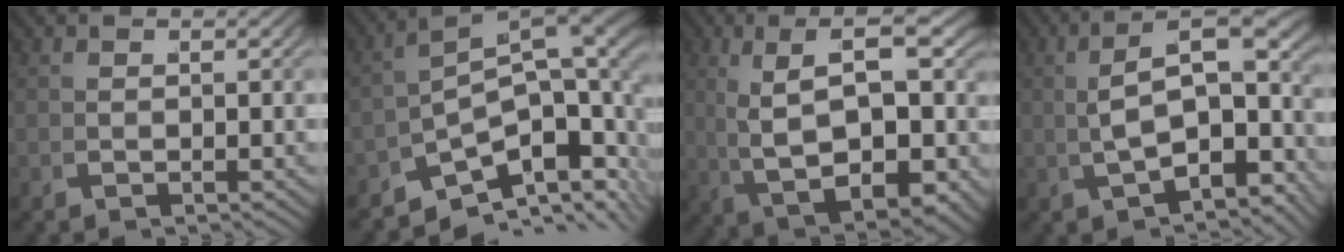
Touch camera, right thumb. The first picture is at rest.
{"total": 10.8, "force": [-2.3, 6.9, 8.1], "torque": [-0.120, -0.029, -0.033]}
{"total": 12.4, "force": [0.7, 6.8, 10.4], "torque": [-0.198, -0.024, 0.035]}
{"total": 9.3, "force": [-0.4, 5.3, 7.7], "torque": [-0.130, -0.014, 0.002]}